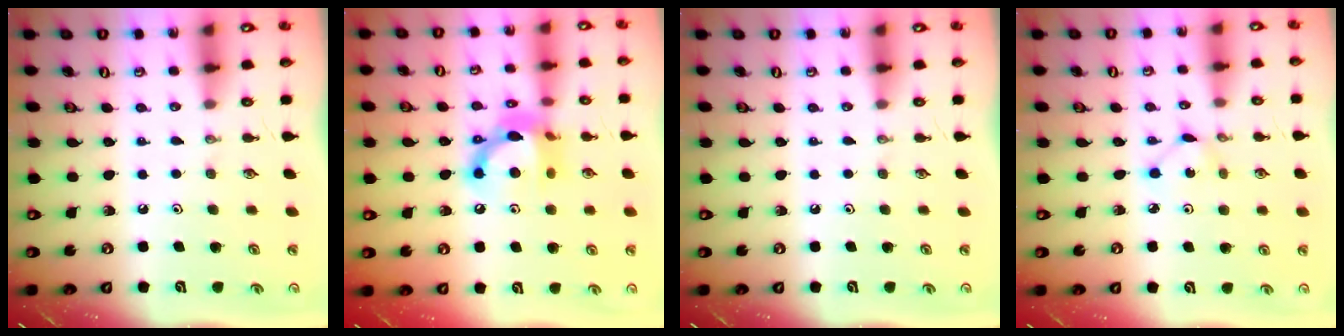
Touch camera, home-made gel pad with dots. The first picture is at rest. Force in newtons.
{"total": 13.3, "press": 13.2, "slide": 1.1}
{"total": 0.0}
{"total": 2.2, "press": 2.2, "slide": 0.3}